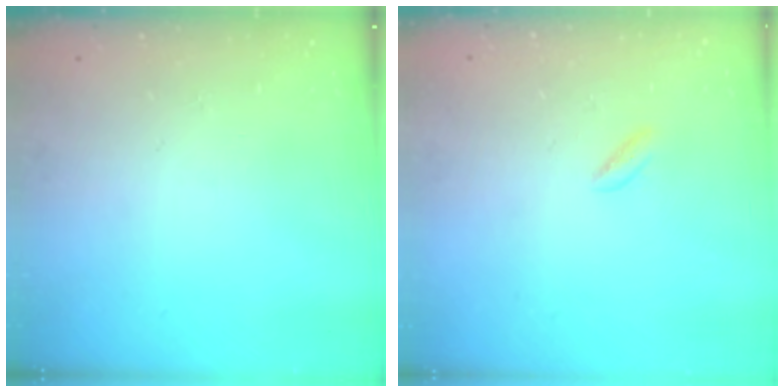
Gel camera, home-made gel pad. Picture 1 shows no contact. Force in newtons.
{"total": 1.3, "press": 1.0, "slide": 0.7}